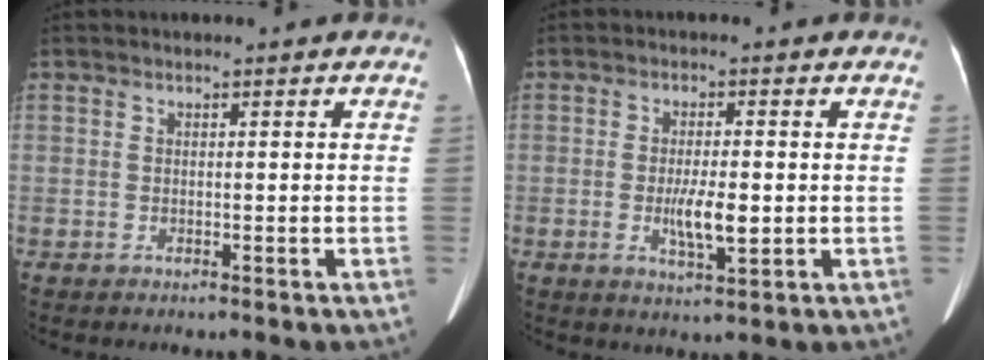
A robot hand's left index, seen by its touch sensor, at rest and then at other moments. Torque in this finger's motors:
{"motor_torque": [0.25, 0.11, 0.15, 0.09]}